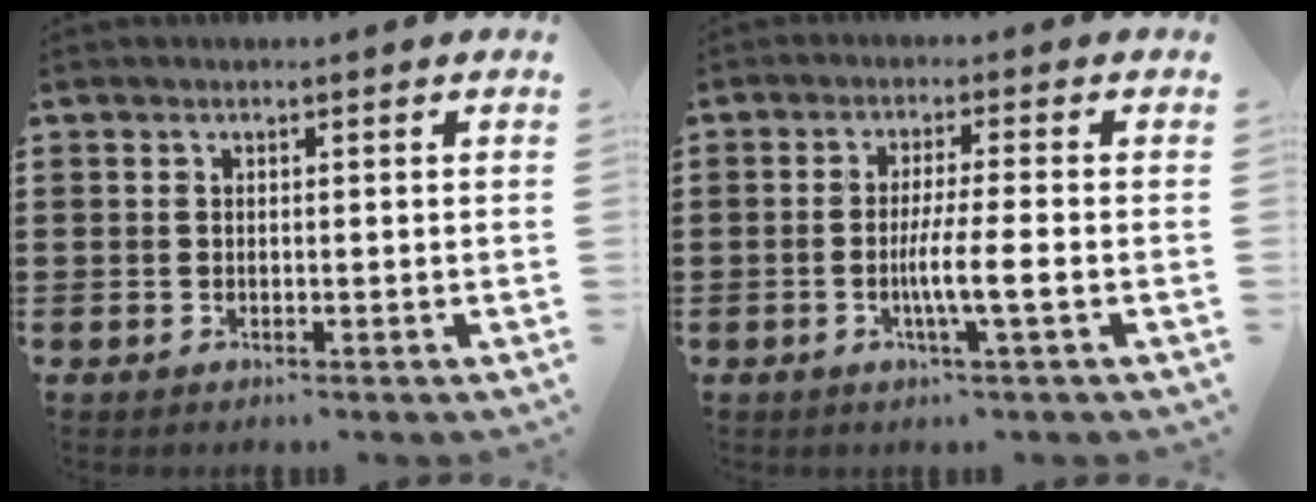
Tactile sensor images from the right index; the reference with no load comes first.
{"total": 5.4, "force": [-1.4, -0.1, 5.2], "torque": [-0.097, -0.012, -0.028]}